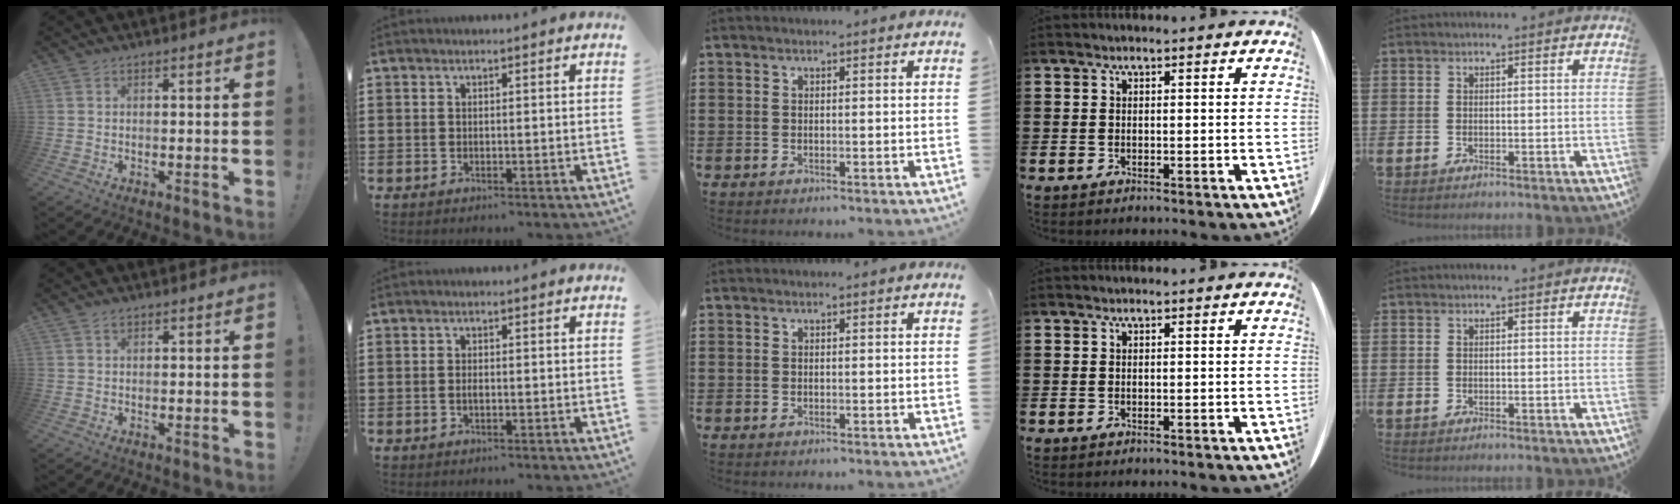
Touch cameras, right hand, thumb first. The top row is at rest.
{"thumb": {"total": 0.7, "force": [0.6, 0.4, 0.3], "torque": [-0.004, 0.000, 0.011]}, "index": {"total": 0.9, "force": [-0.3, 0.1, 0.9], "torque": [-0.019, -0.008, -0.003]}}